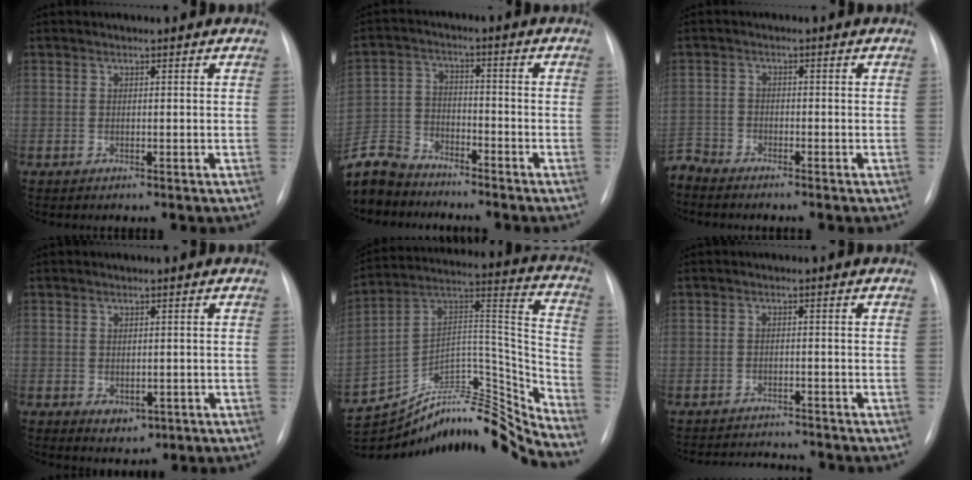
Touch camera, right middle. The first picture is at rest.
{"total": 12.3, "force": [-11.1, 4.7, 2.2], "torque": [-0.068, 0.007, -0.214]}
{"total": 3.9, "force": [-3.9, 0.2, 0.3], "torque": [-0.002, -0.013, -0.076]}
{"total": 2.9, "force": [-0.8, 2.0, 1.9], "torque": [-0.024, -0.005, 0.002]}
{"total": 23.5, "force": [-22.8, 0.4, 5.8], "torque": [-0.105, 0.048, -0.368]}
{"total": 4.4, "force": [-4.4, 0.2, 0.1], "torque": [-0.002, -0.004, -0.067]}